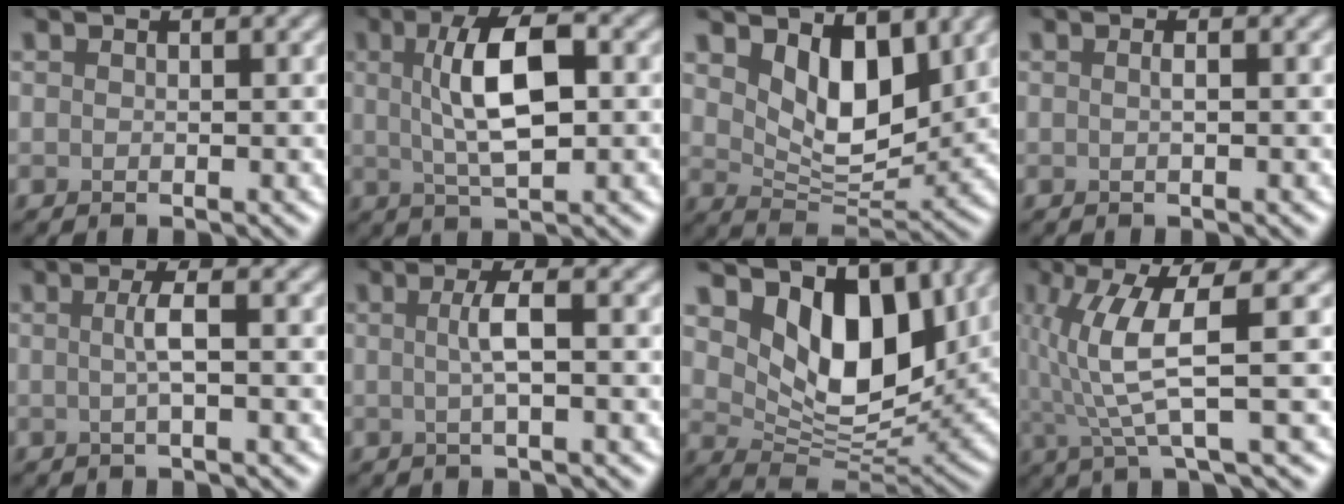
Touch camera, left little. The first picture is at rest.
{"total": 6.5, "force": [0.9, 2.4, 6.0], "torque": [-0.111, 0.010, 0.015]}
{"total": 5.8, "force": [2.6, 3.3, 4.0], "torque": [-0.080, -0.018, 0.043]}
{"total": 0.8, "force": [0.1, 0.2, 0.8], "torque": [-0.012, 0.002, -0.001]}
{"total": 2.2, "force": [0.0, 0.4, 2.2], "torque": [-0.042, 0.002, -0.002]}
{"total": 2.5, "force": [0.1, 0.5, 2.5], "torque": [-0.047, 0.005, -0.001]}
{"total": 8.8, "force": [3.4, 5.3, 6.1], "torque": [-0.104, -0.017, 0.055]}
{"total": 6.6, "force": [0.6, 1.2, 6.4], "torque": [-0.126, 0.007, 0.013]}